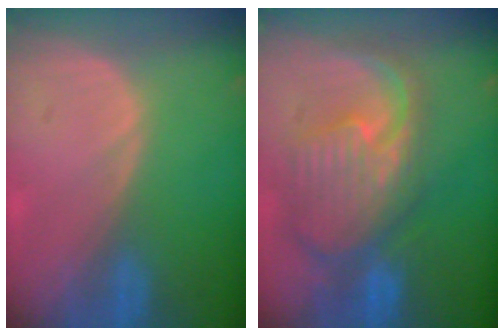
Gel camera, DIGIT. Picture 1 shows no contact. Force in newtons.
{"total": 11.6, "press": 10.1, "slide": 5.8}